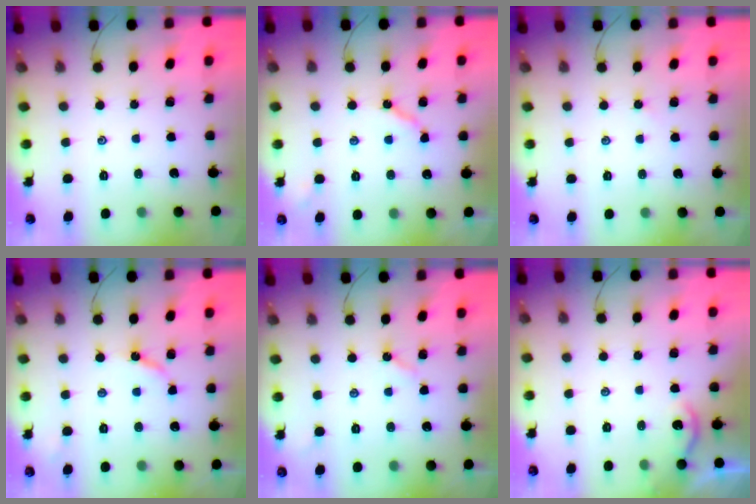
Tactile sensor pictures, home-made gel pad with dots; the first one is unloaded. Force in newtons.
{"total": 5.3, "press": 5.2, "slide": 0.7}
{"total": 3.8, "press": 3.8, "slide": 0.4}
{"total": 5.5, "press": 5.5, "slide": 0.3}
{"total": 2.6, "press": 2.5, "slide": 0.3}
{"total": 3.4, "press": 3.4, "slide": 0.3}